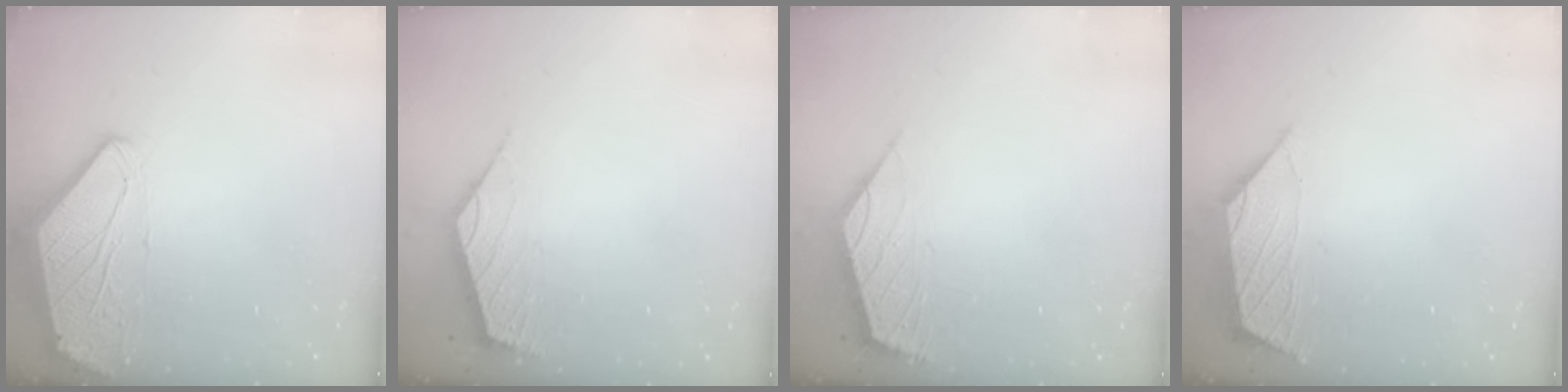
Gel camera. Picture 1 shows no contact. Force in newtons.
{"total": 2.4, "press": 2.3, "slide": 0.6}
{"total": 1.8, "press": 1.7, "slide": 0.4}
{"total": 1.2, "press": 1.2, "slide": 0.2}